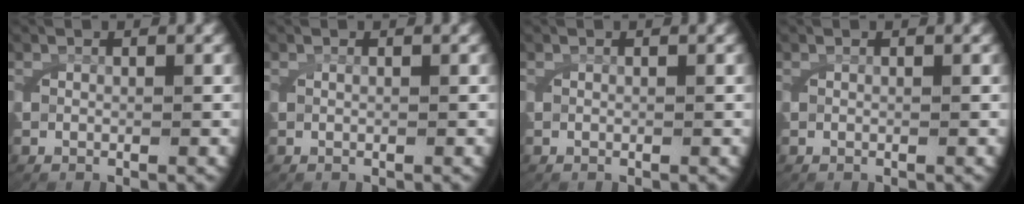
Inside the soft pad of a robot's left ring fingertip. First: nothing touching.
{"total": 0.0}
{"total": 0.0}
{"total": 0.0}